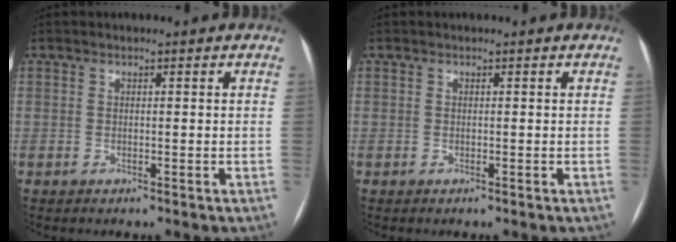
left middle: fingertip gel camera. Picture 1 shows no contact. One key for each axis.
{"total": 0.0}